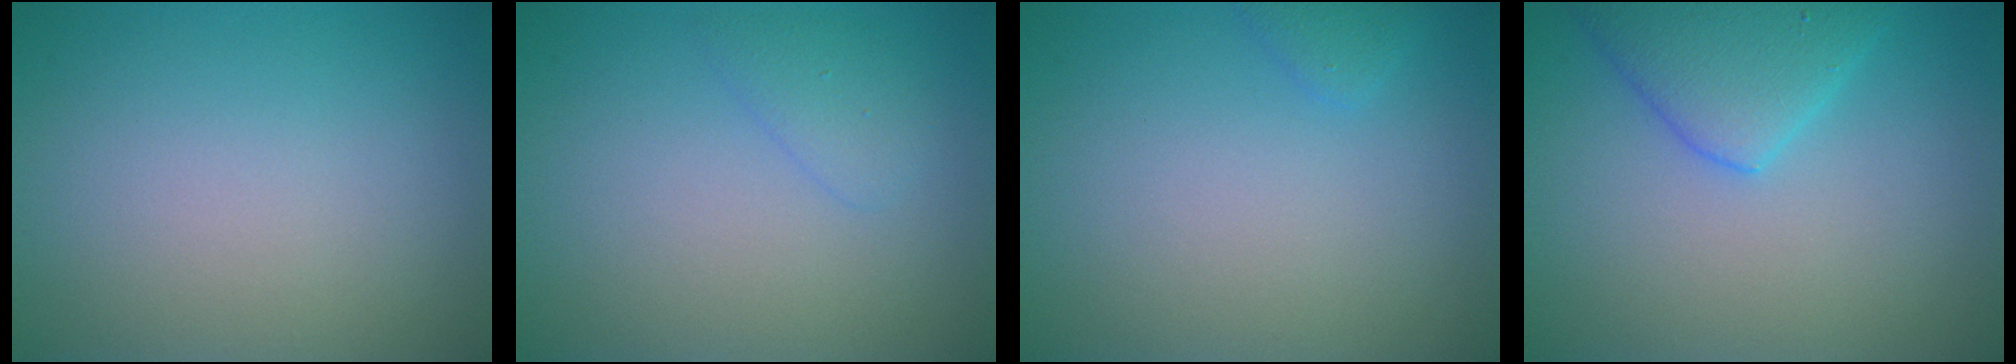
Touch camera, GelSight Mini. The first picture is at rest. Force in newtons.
{"total": 1.4, "press": 1.4, "slide": 0.2}
{"total": 1.6, "press": 1.6, "slide": 0.2}
{"total": 4.4, "press": 4.4, "slide": 0.2}